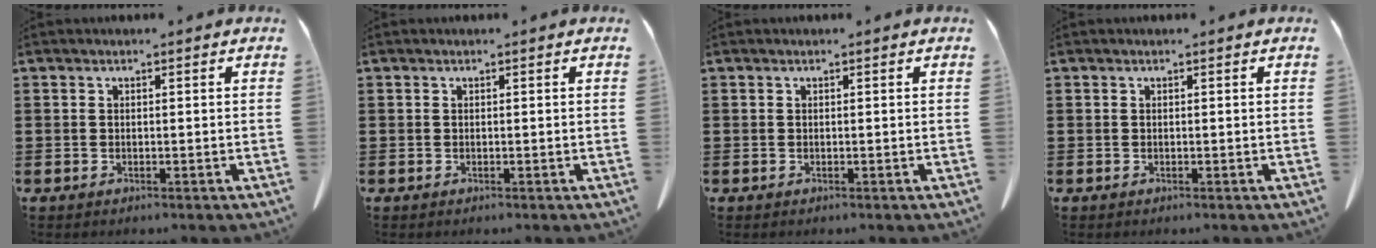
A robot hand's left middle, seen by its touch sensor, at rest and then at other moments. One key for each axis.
{"total": 0.0}
{"total": 0.0}
{"total": 0.0}